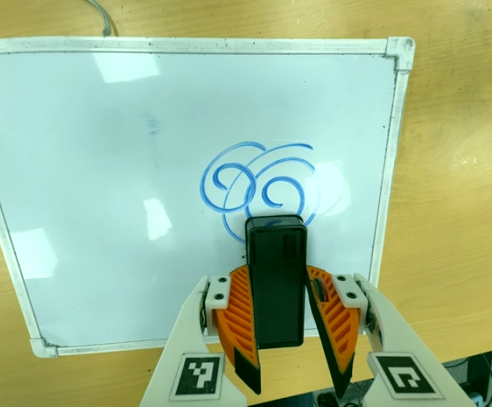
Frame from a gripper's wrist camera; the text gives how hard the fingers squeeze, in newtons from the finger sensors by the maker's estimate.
{"total": 5.4, "left": 5.2, "right": 5.6}